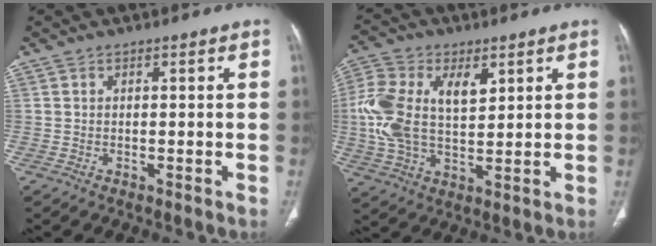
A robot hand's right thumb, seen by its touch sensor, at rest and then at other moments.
{"total": 14.3, "force": [3.5, 8.3, 11.1], "torque": [-0.230, 0.005, 0.064]}